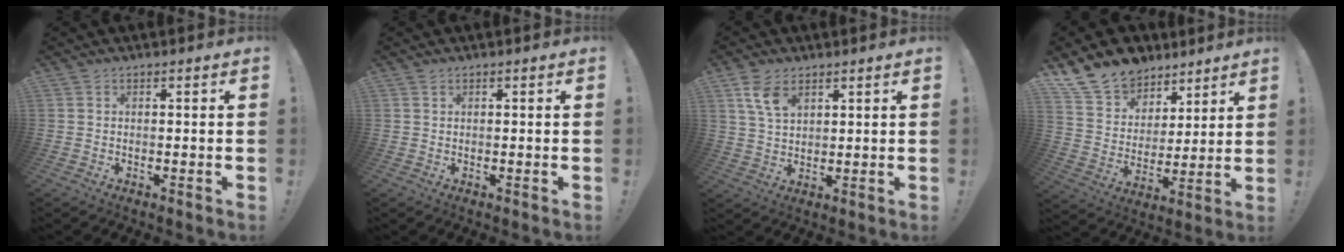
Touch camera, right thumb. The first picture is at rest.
{"total": 0.0}
{"total": 7.3, "force": [4.1, 4.1, 4.5], "torque": [-0.078, -0.014, 0.078]}
{"total": 13.5, "force": [10.1, 8.5, 2.8], "torque": [-0.054, -0.076, 0.197]}